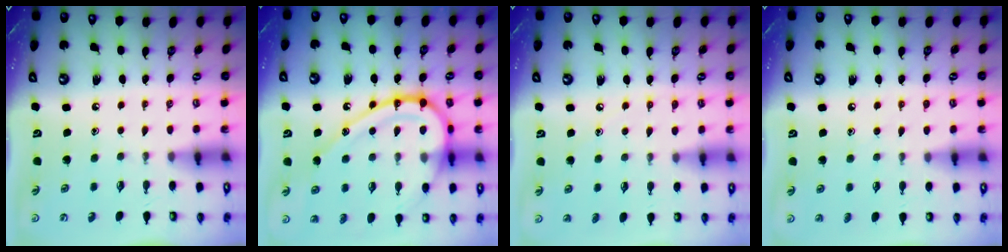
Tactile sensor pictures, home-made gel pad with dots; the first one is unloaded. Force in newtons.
{"total": 23.4, "press": 23.3, "slide": 2.2}
{"total": 3.9, "press": 3.9, "slide": 0.4}
{"total": 4.1, "press": 4.1, "slide": 0.4}